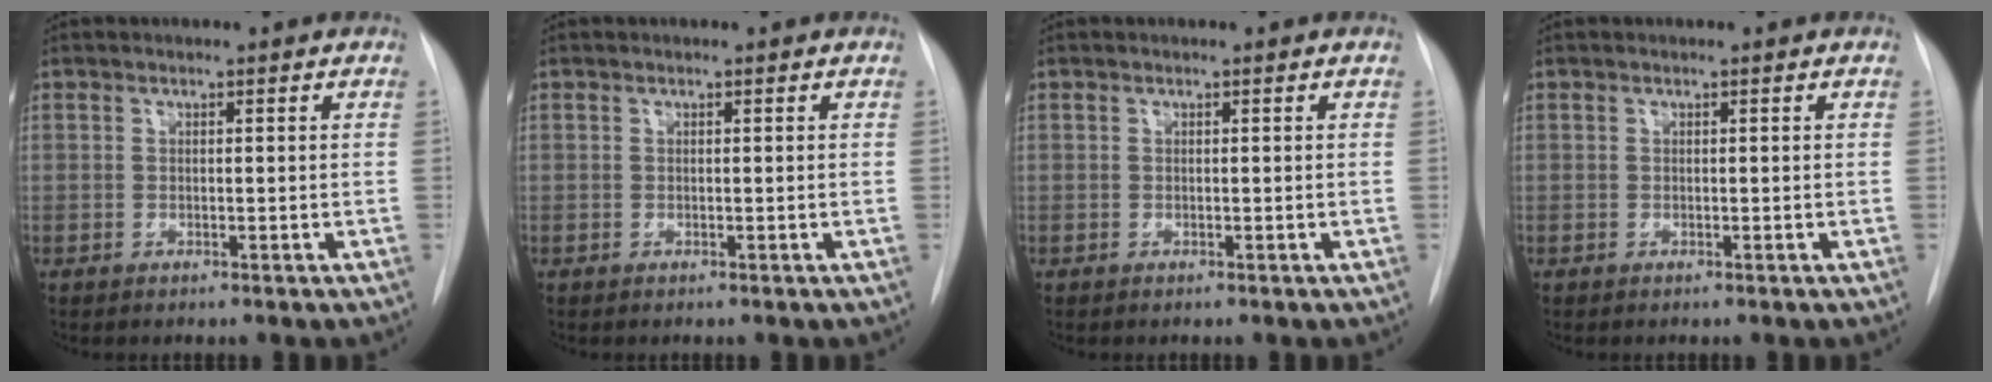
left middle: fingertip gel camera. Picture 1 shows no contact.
{"total": 0.0}
{"total": 0.0}
{"total": 0.0}